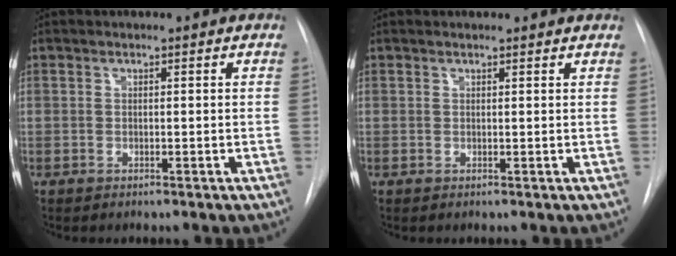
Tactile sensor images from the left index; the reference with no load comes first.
{"total": 1.9, "force": [1.8, 0.3, 0.4], "torque": [-0.010, 0.010, 0.014]}